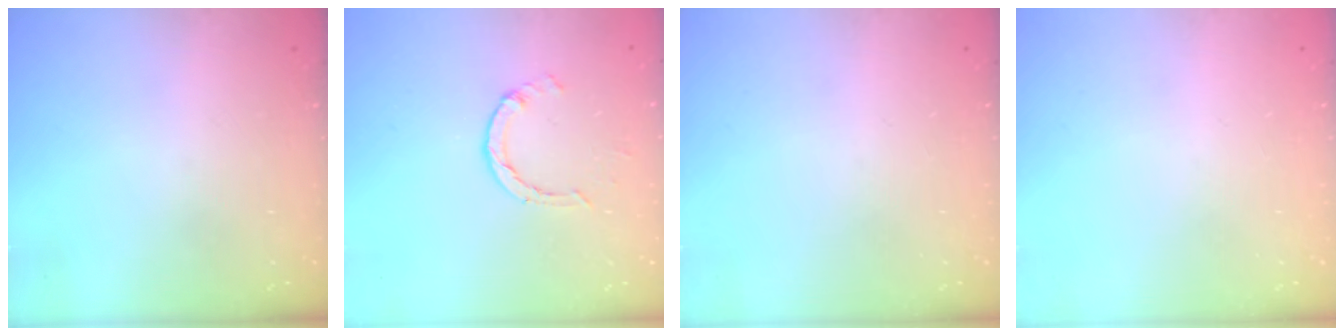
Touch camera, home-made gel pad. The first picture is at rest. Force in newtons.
{"total": 1.4, "press": 1.4, "slide": 0.2}
{"total": 0.0}
{"total": 0.0}